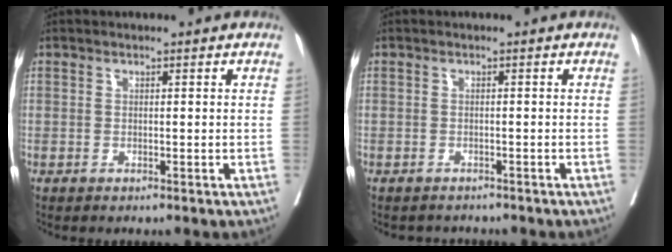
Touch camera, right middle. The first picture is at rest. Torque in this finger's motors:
{"motor_torque": [0.00, -0.01, 0.00, 0.00]}